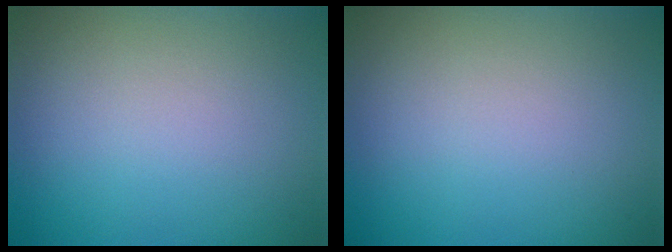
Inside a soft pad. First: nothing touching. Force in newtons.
{"total": 0.0}